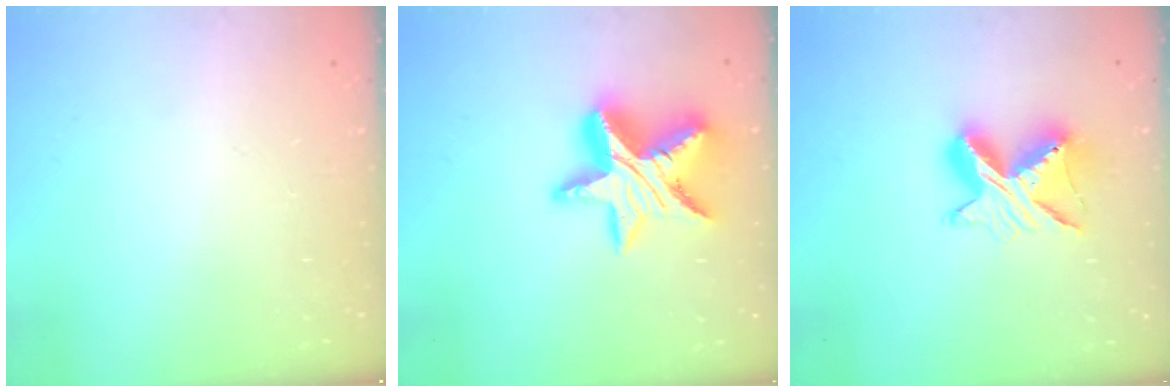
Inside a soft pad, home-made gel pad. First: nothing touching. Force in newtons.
{"total": 17.9, "press": 17.9, "slide": 1.4}
{"total": 9.8, "press": 9.8, "slide": 0.6}